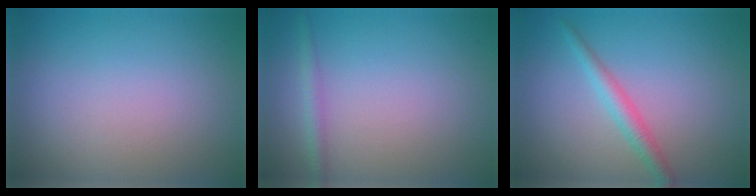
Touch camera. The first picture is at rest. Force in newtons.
{"total": 1.3, "press": 1.3, "slide": 0.0}
{"total": 2.2, "press": 2.2, "slide": 0.0}